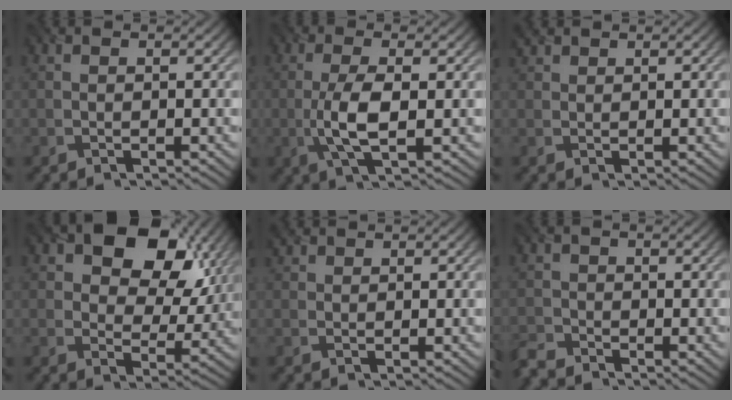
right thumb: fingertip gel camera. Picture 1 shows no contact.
{"total": 5.5, "force": [-0.7, 1.7, 5.2], "torque": [-0.118, 0.000, -0.017]}
{"total": 1.4, "force": [1.2, 0.8, 0.3], "torque": [-0.011, 0.008, 0.029]}
{"total": 13.9, "force": [6.1, 8.6, 9.0], "torque": [-0.136, 0.002, 0.093]}
{"total": 1.2, "force": [1.1, 0.5, 0.2], "torque": [-0.010, 0.007, 0.028]}
{"total": 2.9, "force": [-2.6, 1.3, 0.5], "torque": [-0.017, -0.007, -0.064]}